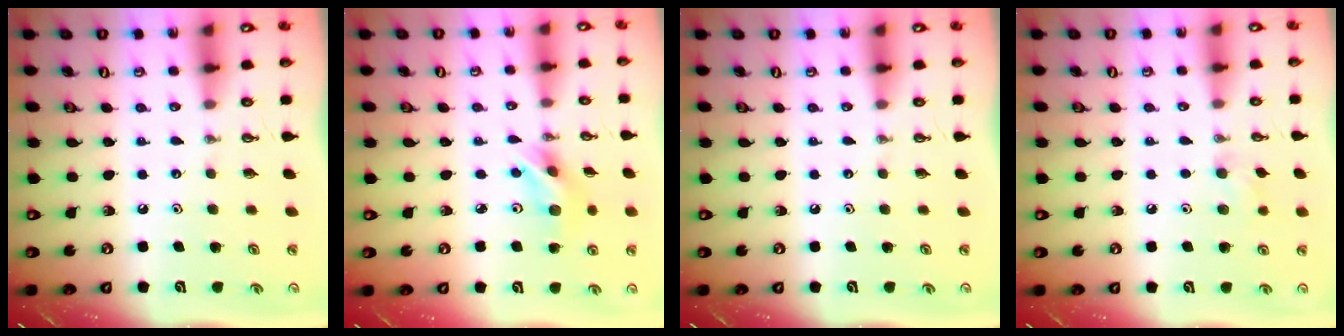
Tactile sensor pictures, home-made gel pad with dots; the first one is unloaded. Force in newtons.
{"total": 8.7, "press": 7.6, "slide": 4.4}
{"total": 0.0}
{"total": 7.0, "press": 6.9, "slide": 1.2}